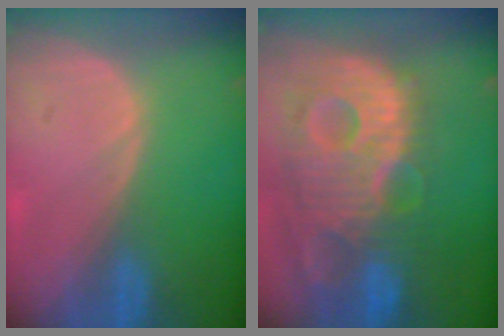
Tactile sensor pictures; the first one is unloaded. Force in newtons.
{"total": 13.8, "press": 12.0, "slide": 6.8}